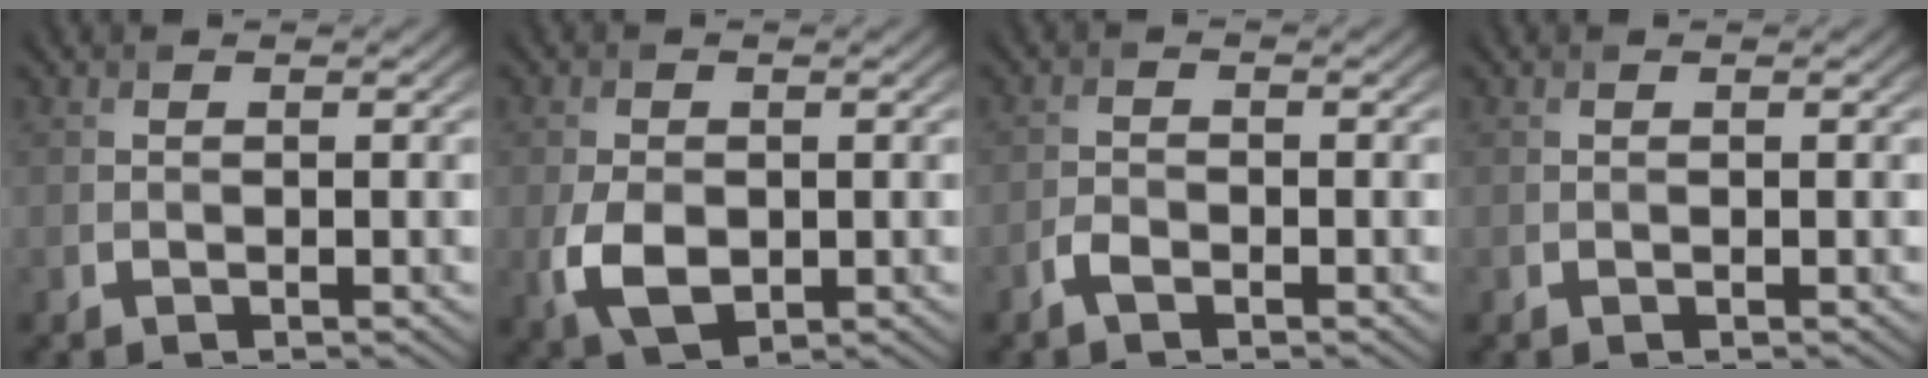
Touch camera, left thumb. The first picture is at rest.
{"total": 5.1, "force": [-0.9, 3.5, 3.7], "torque": [-0.091, -0.015, -0.013]}
{"total": 1.8, "force": [-1.3, 0.8, 1.1], "torque": [-0.023, 0.001, -0.029]}
{"total": 0.0}